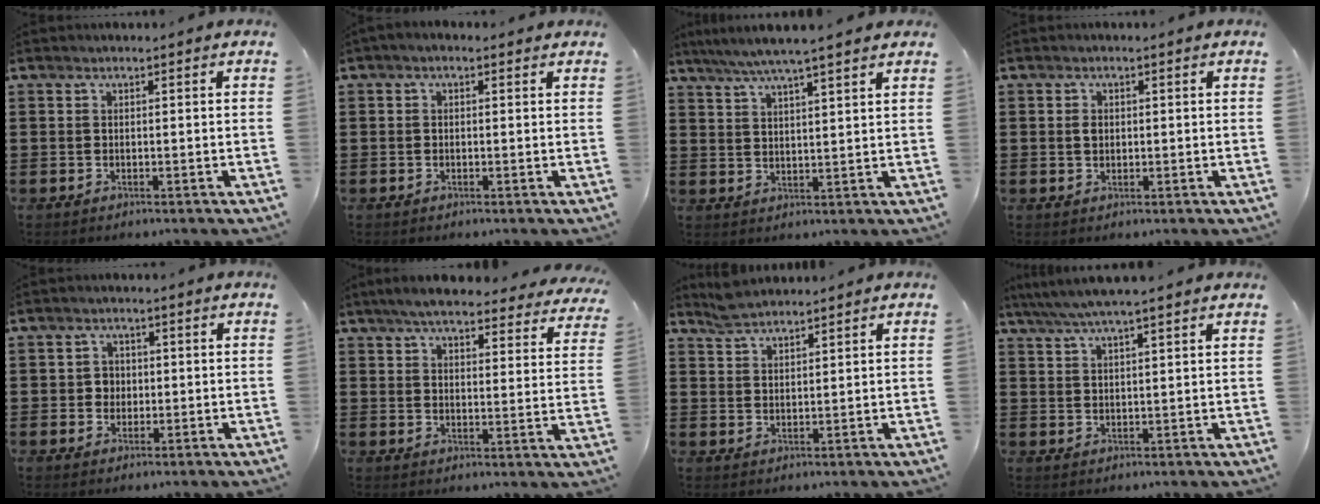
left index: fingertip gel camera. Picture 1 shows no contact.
{"total": 0.8, "force": [-0.3, 0.4, 0.6], "torque": [-0.011, 0.001, -0.006]}
{"total": 5.2, "force": [4.3, -0.1, 2.9], "torque": [-0.068, -0.015, 0.073]}
{"total": 1.5, "force": [0.3, 1.0, 1.1], "torque": [-0.025, 0.006, 0.004]}
{"total": 2.4, "force": [0.1, 2.2, 0.9], "torque": [-0.026, 0.008, -0.002]}
{"total": 5.8, "force": [5.2, 0.7, 2.4], "torque": [-0.066, -0.019, 0.092]}
{"total": 3.4, "force": [3.2, 0.7, 0.8], "torque": [-0.025, -0.002, 0.062]}
{"total": 4.6, "force": [3.8, -0.1, 2.6], "torque": [-0.059, -0.009, 0.067]}